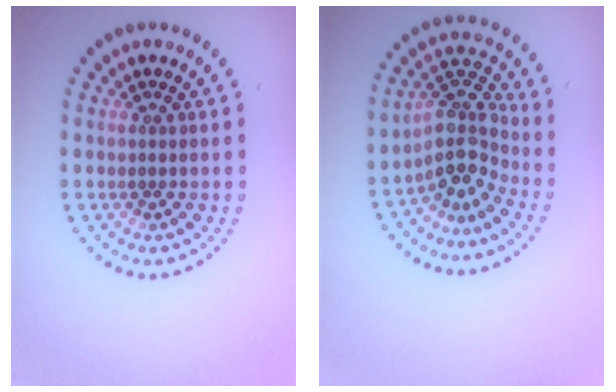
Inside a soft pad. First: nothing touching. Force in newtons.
{"total": 4.0, "press": 3.0, "slide": 2.6}